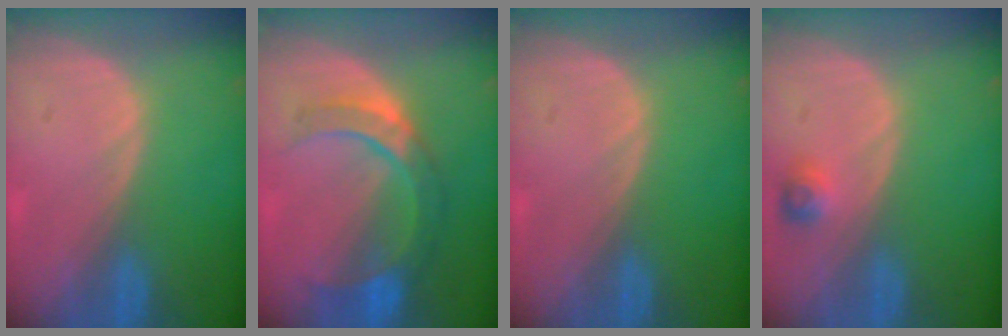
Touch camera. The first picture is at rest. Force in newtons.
{"total": 7.4, "press": 7.3, "slide": 1.0}
{"total": 0.0}
{"total": 2.4, "press": 2.2, "slide": 0.9}